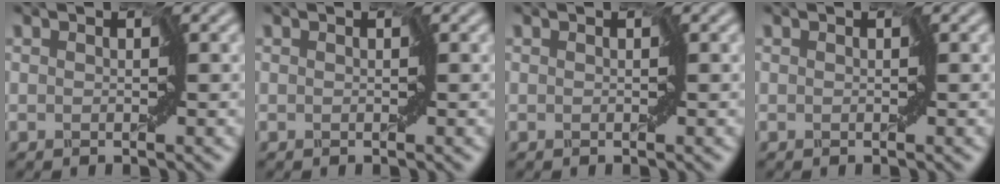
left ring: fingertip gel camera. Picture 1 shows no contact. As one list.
[{"total": 0.0}, {"total": 0.0}, {"total": 0.0}]